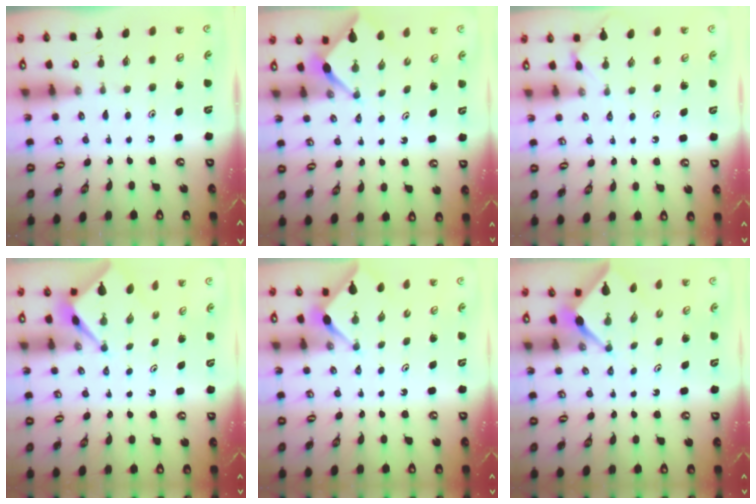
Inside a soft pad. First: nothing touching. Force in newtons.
{"total": 2.6, "press": 2.5, "slide": 0.3}
{"total": 3.0, "press": 3.0, "slide": 0.4}
{"total": 2.6, "press": 2.6, "slide": 0.2}
{"total": 2.9, "press": 2.8, "slide": 0.4}
{"total": 2.4, "press": 2.4, "slide": 0.3}